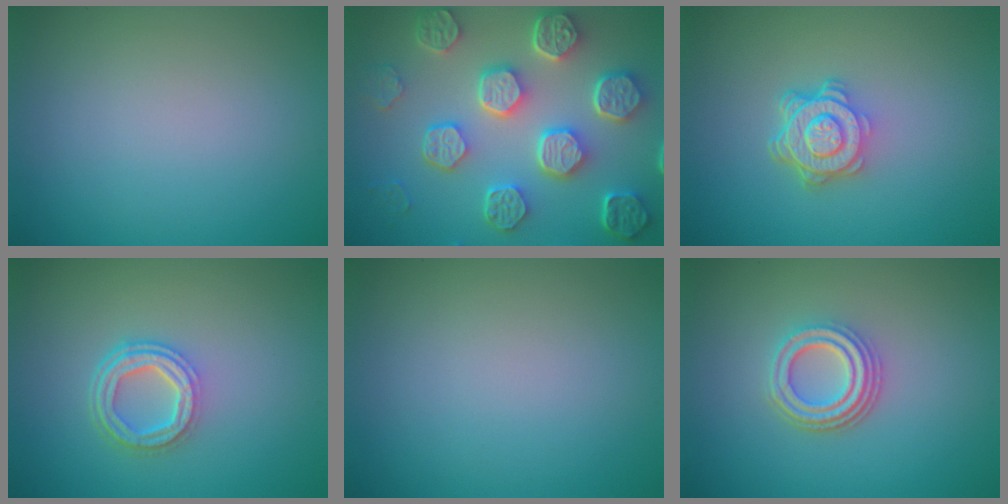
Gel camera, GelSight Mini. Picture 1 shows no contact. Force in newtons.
{"total": 8.6, "press": 6.5, "slide": 5.7}
{"total": 4.7, "press": 3.4, "slide": 3.2}
{"total": 4.0, "press": 3.0, "slide": 2.7}
{"total": 0.0}
{"total": 3.9, "press": 3.0, "slide": 2.5}